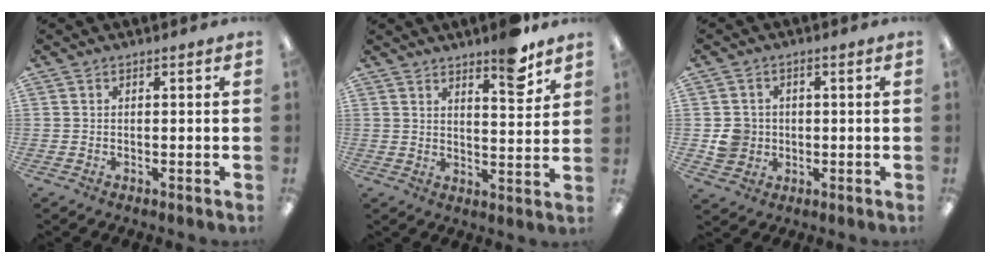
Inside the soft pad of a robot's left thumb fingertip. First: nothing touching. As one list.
[{"total": 7.9, "force": [6.2, 1.7, 4.5], "torque": [-0.050, -0.043, 0.099]}, {"total": 5.4, "force": [-0.3, 5.2, 1.4], "torque": [-0.016, 0.009, -0.003]}]